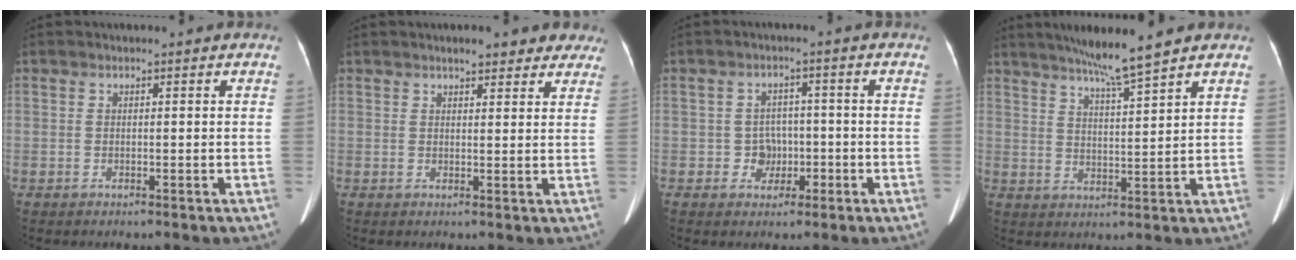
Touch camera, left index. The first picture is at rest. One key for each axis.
{"total": 6.1, "fx": 5.1, "fy": 1.9, "fz": 2.8, "tx": -0.017, "ty": 0.011, "tz": 0.054}
{"total": 3.7, "fx": -1.2, "fy": 3.4, "fz": 1.1, "tx": -0.013, "ty": 0.011, "tz": -0.014}
{"total": 7.6, "fx": 6.2, "fy": -1.1, "fz": 4.3, "tx": -0.074, "ty": 0.000, "tz": 0.109}